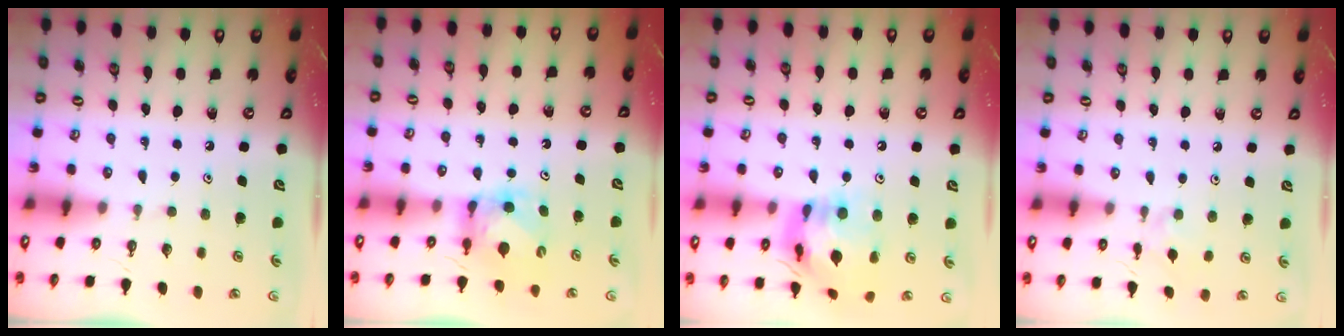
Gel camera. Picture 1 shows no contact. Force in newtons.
{"total": 5.7, "press": 5.7, "slide": 0.2}
{"total": 17.5, "press": 17.4, "slide": 1.7}
{"total": 2.3, "press": 2.3, "slide": 0.4}